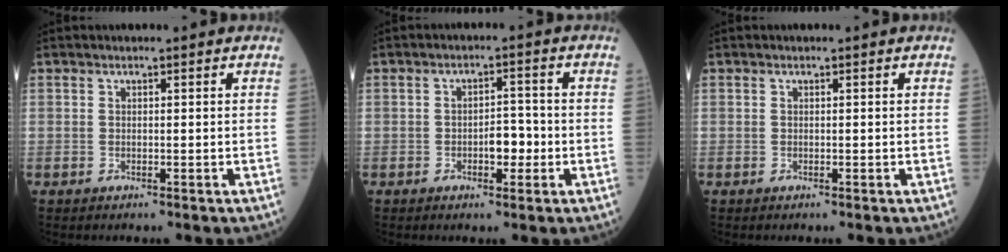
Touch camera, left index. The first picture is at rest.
{"total": 3.8, "force": [-1.4, 1.7, 3.0], "torque": [-0.040, 0.005, -0.024]}
{"total": 0.0}